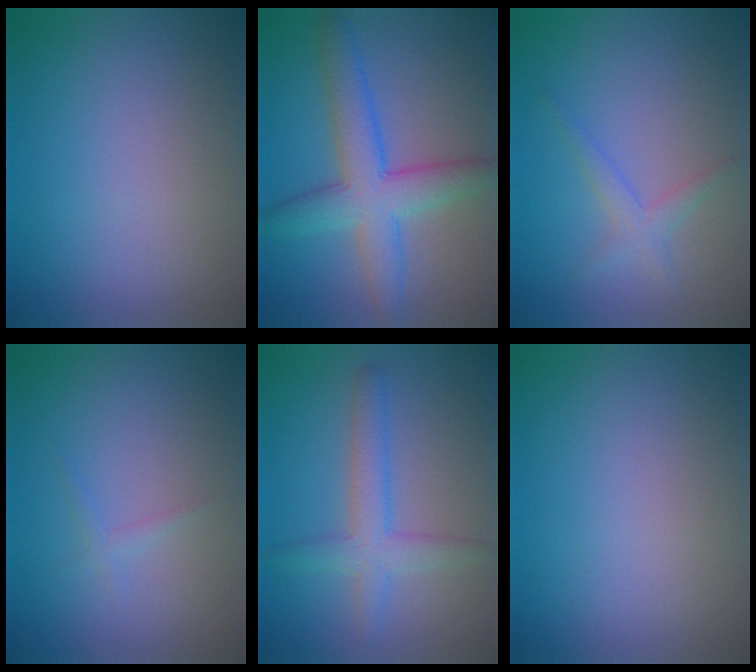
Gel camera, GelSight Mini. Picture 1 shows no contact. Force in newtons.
{"total": 6.2, "press": 6.2, "slide": 0.2}
{"total": 1.8, "press": 1.8, "slide": 0.1}
{"total": 0.8, "press": 0.8, "slide": 0.1}
{"total": 3.5, "press": 3.5, "slide": 0.0}
{"total": 0.0}